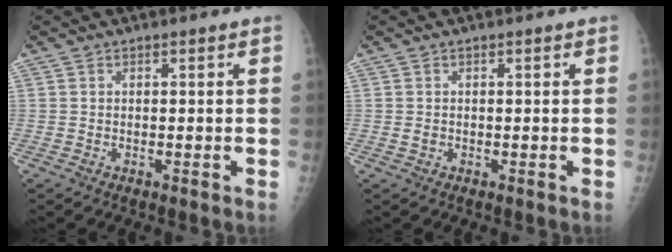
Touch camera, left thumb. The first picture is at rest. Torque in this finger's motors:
{"motor_torque": [-0.03, -0.01, -0.06, -0.08, 0.00]}